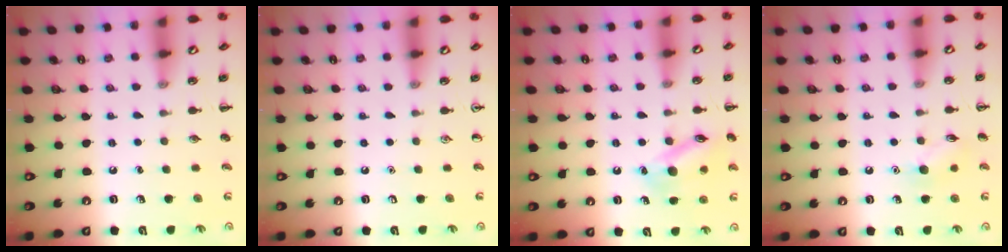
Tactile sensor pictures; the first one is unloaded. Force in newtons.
{"total": 0.0}
{"total": 13.1, "press": 13.1, "slide": 0.9}
{"total": 6.8, "press": 6.8, "slide": 0.6}